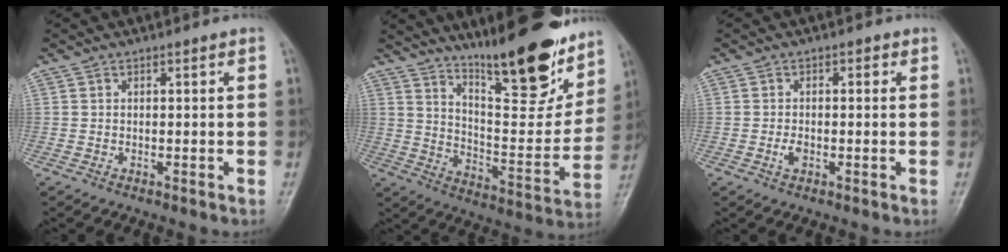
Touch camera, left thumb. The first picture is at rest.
{"total": 22.1, "force": [16.1, 5.9, 14.0], "torque": [-0.163, -0.096, 0.255]}
{"total": 2.5, "force": [-0.4, 1.7, 1.8], "torque": [-0.022, 0.004, -0.012]}